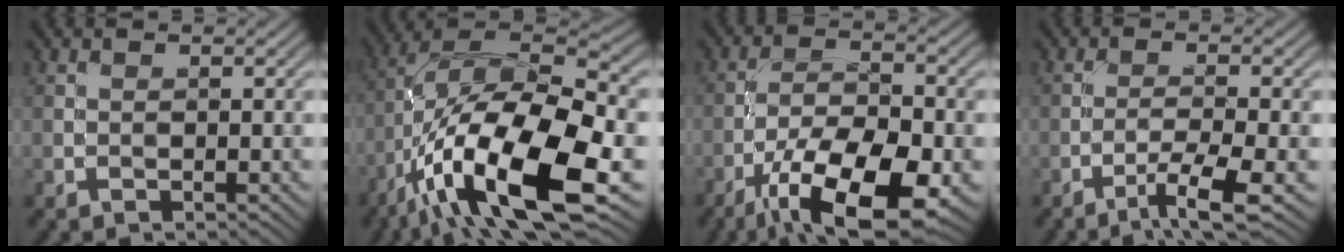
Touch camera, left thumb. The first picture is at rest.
{"total": 18.6, "force": [-7.8, 7.0, 15.4], "torque": [-0.292, -0.008, -0.137]}
{"total": 14.0, "force": [-7.8, 5.2, 10.5], "torque": [-0.192, -0.012, -0.137]}
{"total": 5.1, "force": [-3.0, 0.4, 4.1], "torque": [-0.072, 0.001, -0.056]}